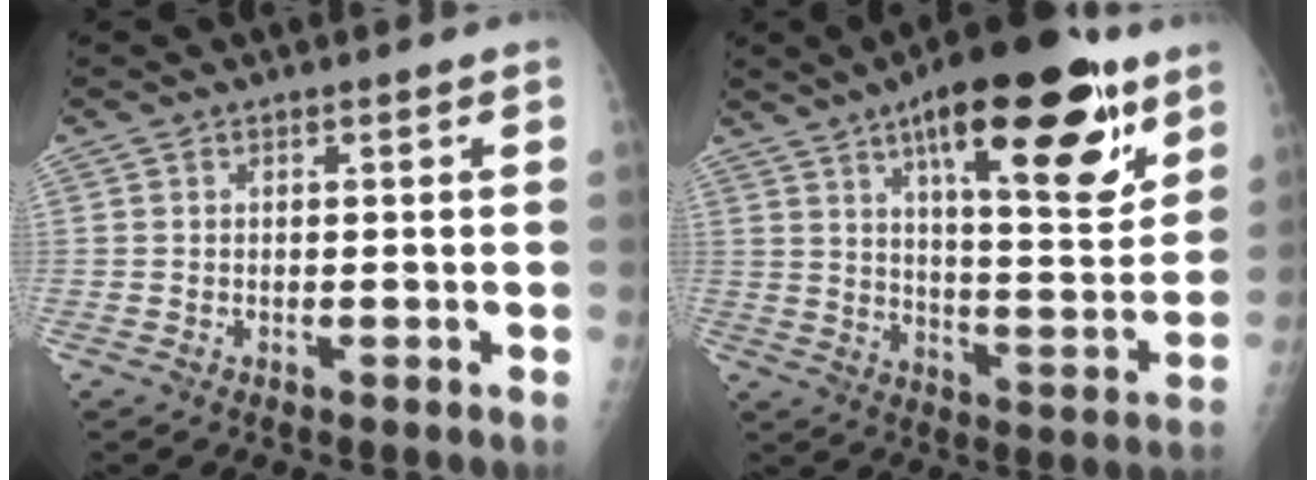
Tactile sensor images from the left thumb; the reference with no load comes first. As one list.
[{"total": 24.2, "force": [13.2, 7.9, 18.8], "torque": [-0.250, -0.051, 0.201]}]